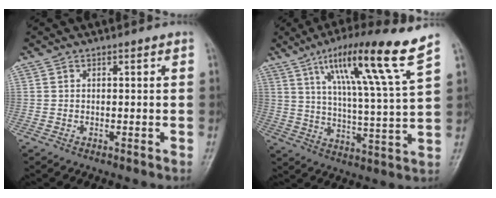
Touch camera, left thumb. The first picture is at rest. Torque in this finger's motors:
{"motor_torque": [0.61, 0.39, 1.87, -0.89, 0.18]}